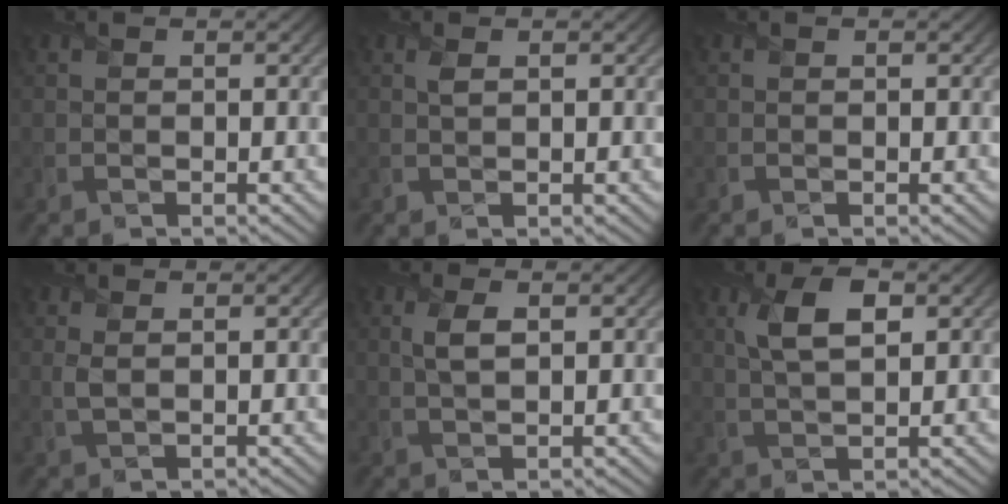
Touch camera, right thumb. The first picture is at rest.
{"total": 1.0, "force": [0.5, 0.4, 0.8], "torque": [-0.020, -0.001, 0.011]}
{"total": 0.0}
{"total": 1.2, "force": [0.5, 0.4, 1.0], "torque": [-0.028, -0.002, 0.014]}
{"total": 2.7, "force": [0.8, 1.1, 2.3], "torque": [-0.055, 0.000, 0.018]}
{"total": 5.2, "force": [1.8, 2.2, 4.4], "torque": [-0.095, 0.003, 0.034]}